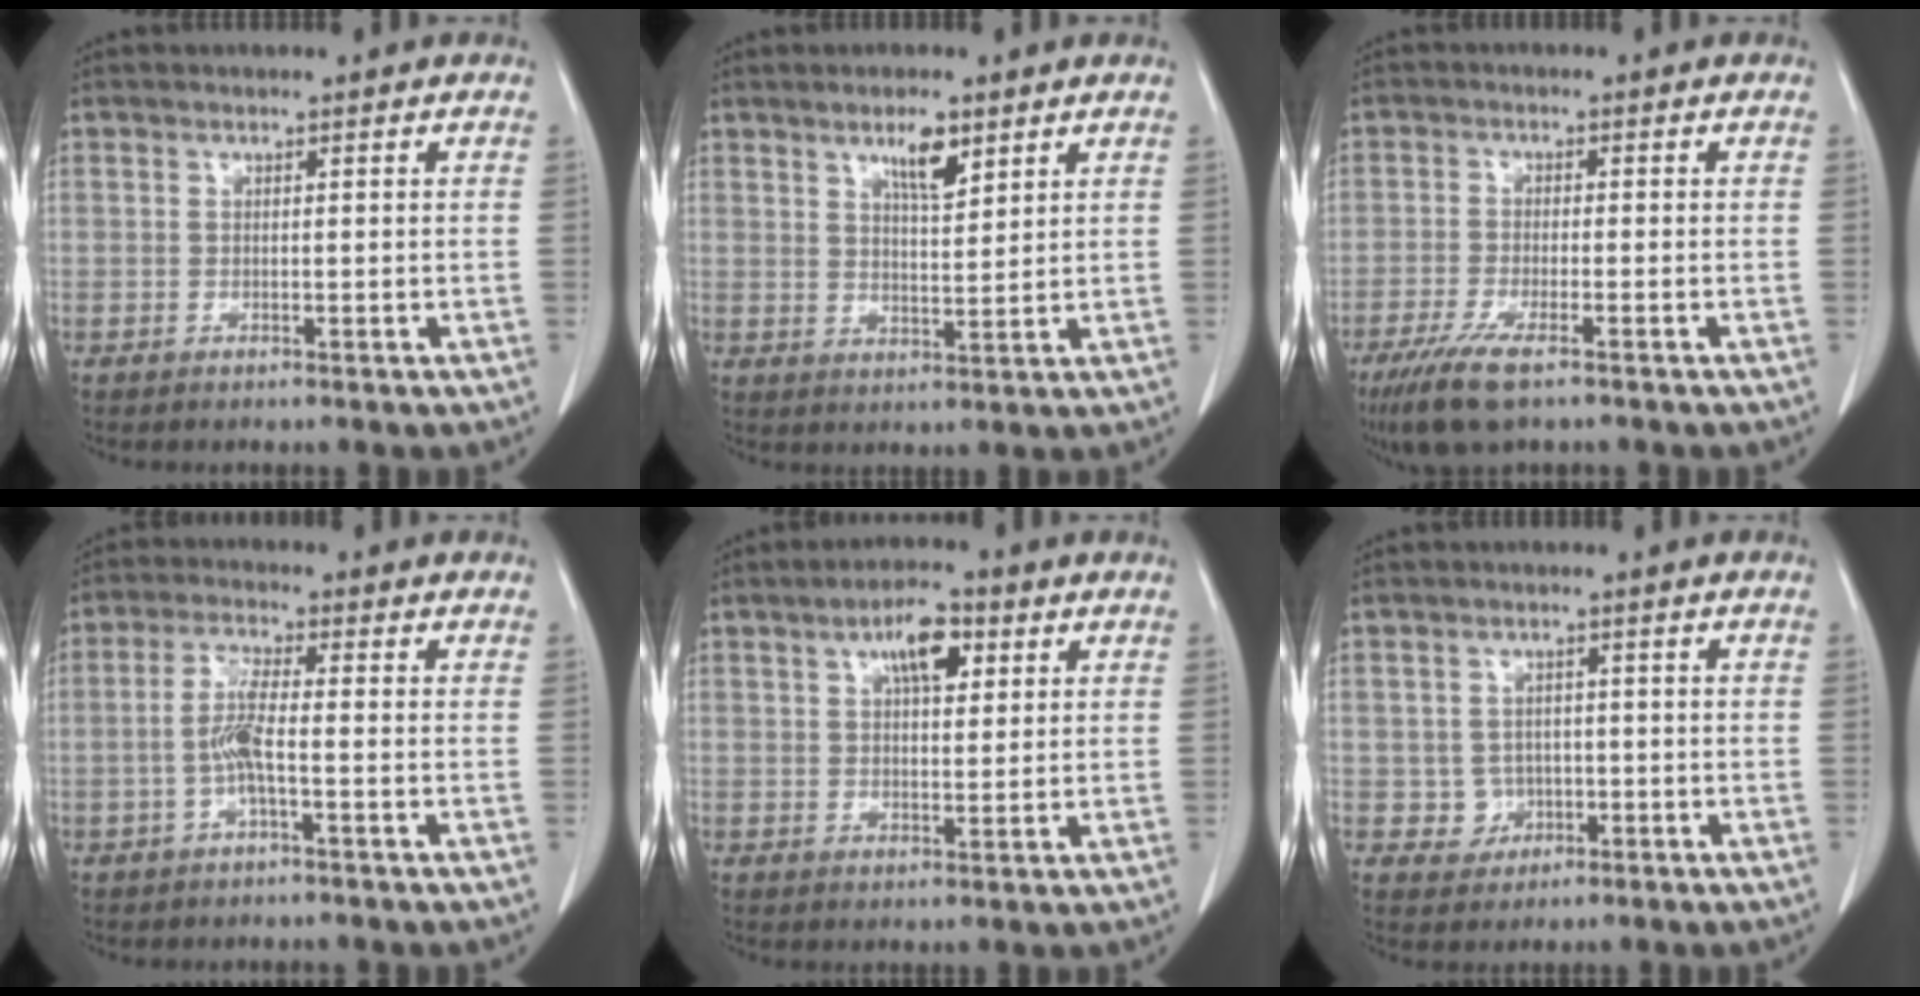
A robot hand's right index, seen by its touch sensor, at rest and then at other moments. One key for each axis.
{"total": 4.9, "fx": 3.1, "fy": 1.2, "fz": 3.7, "tx": -0.067, "ty": -0.003, "tz": 0.053}
{"total": 7.5, "fx": -4.9, "fy": 1.4, "fz": 5.5, "tx": -0.103, "ty": -0.019, "tz": -0.080}
{"total": 4.7, "fx": -1.2, "fy": 0.4, "fz": 4.6, "tx": -0.099, "ty": 0.005, "tz": -0.024}
{"total": 6.2, "fx": 2.7, "fy": 2.2, "fz": 5.1, "tx": -0.087, "ty": 0.009, "tz": 0.042}
{"total": 3.7, "fx": -0.5, "fy": 3.6, "fz": 0.2, "tx": 0.012, "ty": 0.012, "tz": 0.003}